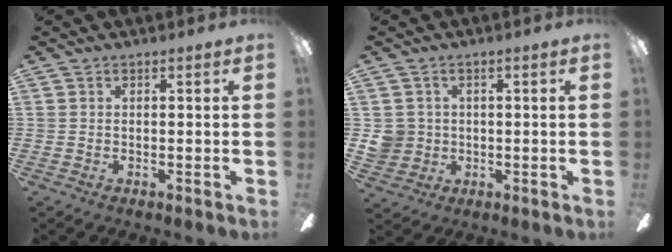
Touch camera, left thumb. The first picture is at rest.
{"total": 5.0, "force": [0.5, 4.9, 0.9], "torque": [-0.022, 0.007, 0.009]}